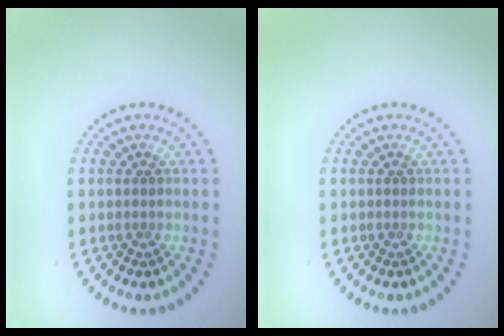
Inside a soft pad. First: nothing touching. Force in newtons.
{"total": 0.0}